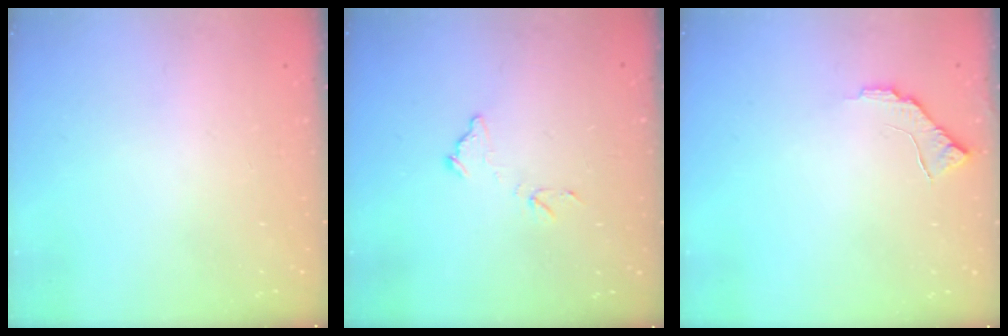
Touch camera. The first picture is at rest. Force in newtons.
{"total": 8.1, "press": 8.0, "slide": 0.6}
{"total": 7.2, "press": 7.1, "slide": 0.9}